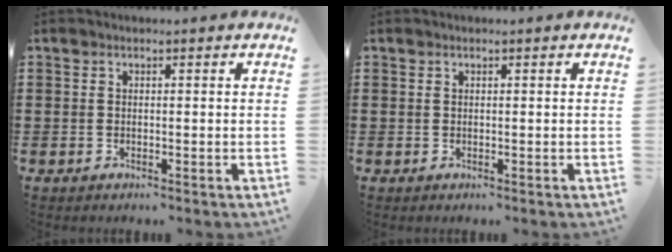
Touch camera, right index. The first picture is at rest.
{"total": 0.0}